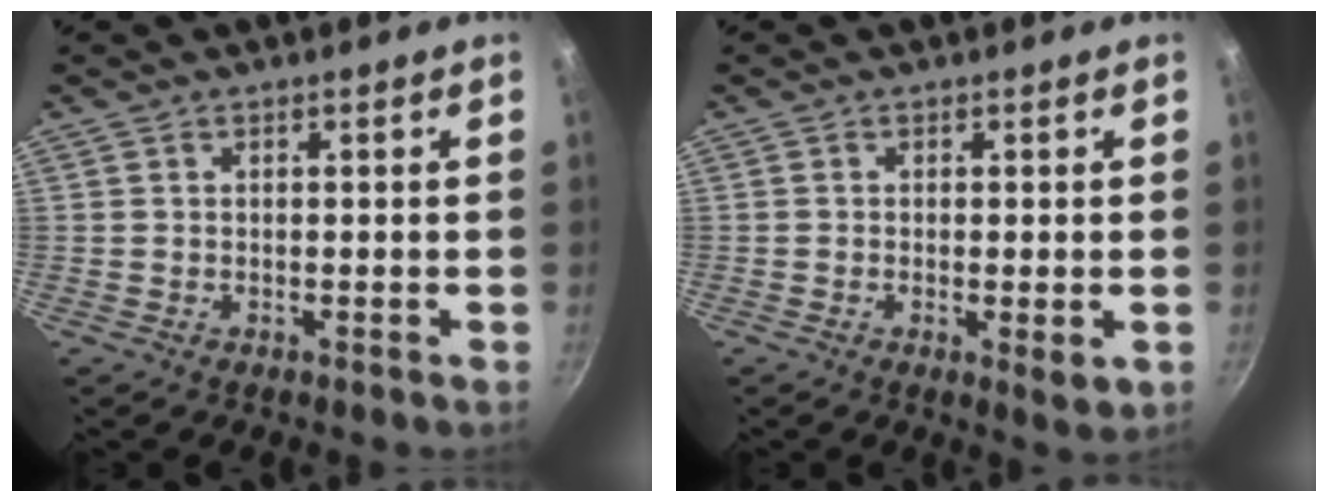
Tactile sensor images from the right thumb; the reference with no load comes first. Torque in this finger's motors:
{"motor_torque": [-0.13, 0.17, -0.36, 0.16, 0.02]}